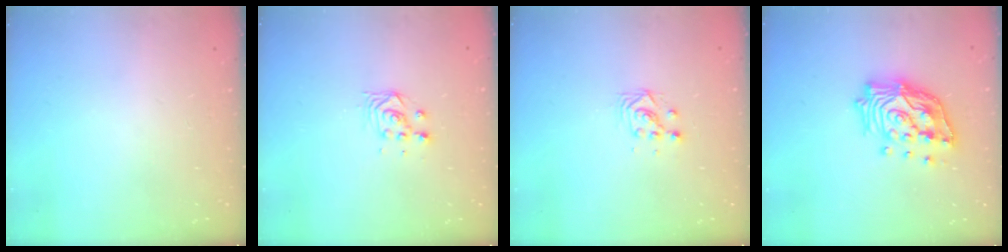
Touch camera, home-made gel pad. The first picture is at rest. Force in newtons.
{"total": 3.4, "press": 3.4, "slide": 0.1}
{"total": 3.6, "press": 3.6, "slide": 0.1}
{"total": 16.9, "press": 16.7, "slide": 2.3}